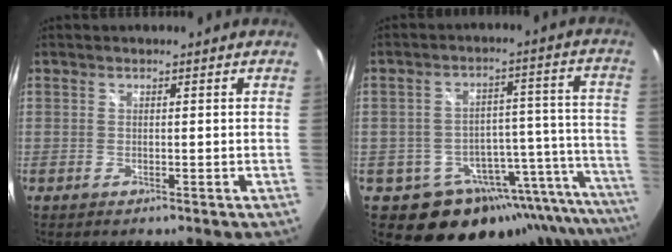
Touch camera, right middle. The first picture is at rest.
{"total": 20.1, "force": [-15.3, 9.7, 8.6], "torque": [-0.101, 0.022, -0.199]}